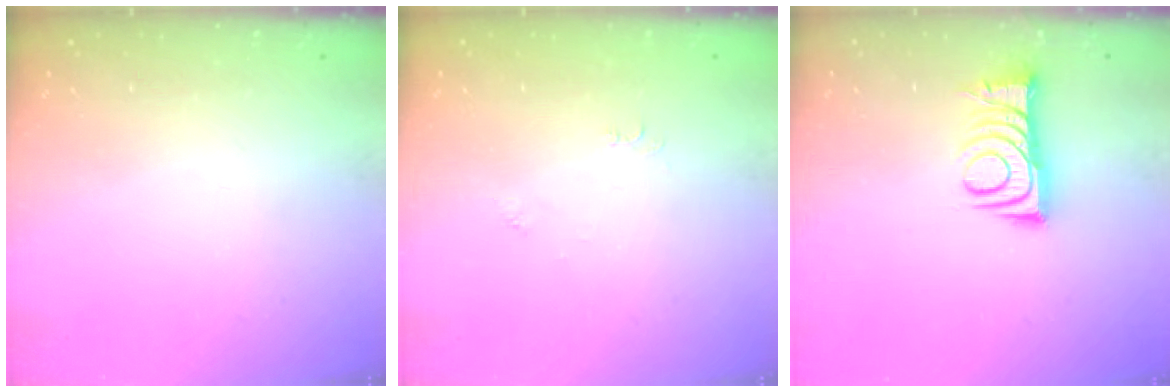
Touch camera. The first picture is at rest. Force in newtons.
{"total": 4.0, "press": 4.0, "slide": 0.6}
{"total": 9.0, "press": 9.0, "slide": 0.1}